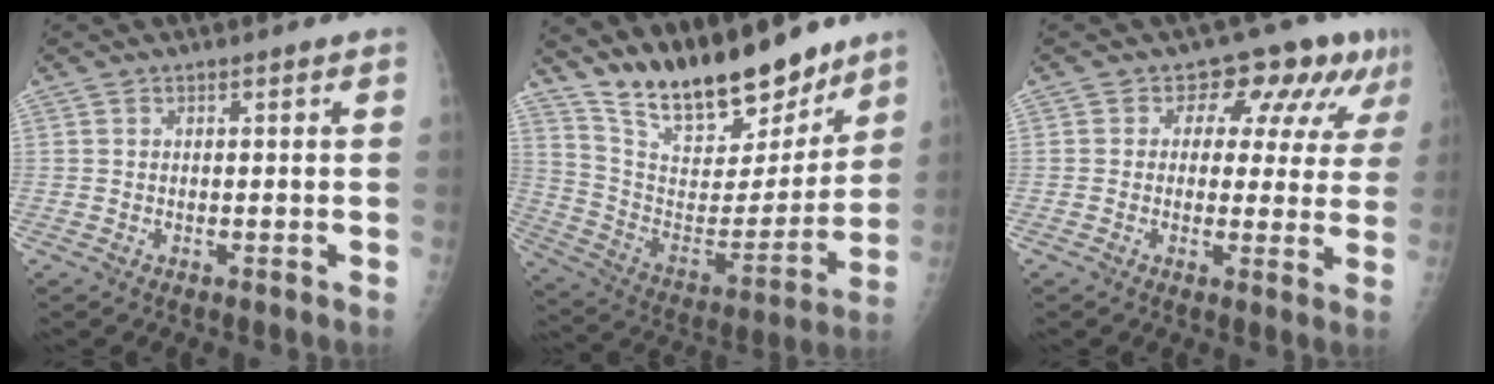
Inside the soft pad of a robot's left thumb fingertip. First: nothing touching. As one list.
[{"total": 21.9, "force": [17.7, 7.8, 10.4], "torque": [-0.134, -0.094, 0.306]}, {"total": 9.5, "force": [4.9, 5.8, 5.7], "torque": [-0.027, -0.011, 0.048]}]